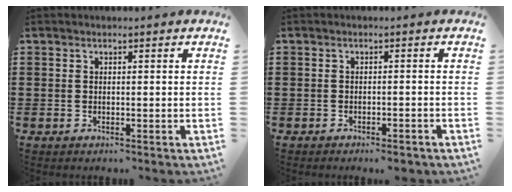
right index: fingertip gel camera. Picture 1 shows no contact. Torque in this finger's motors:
{"motor_torque": [-0.02, 0.03, -0.31, -0.08]}